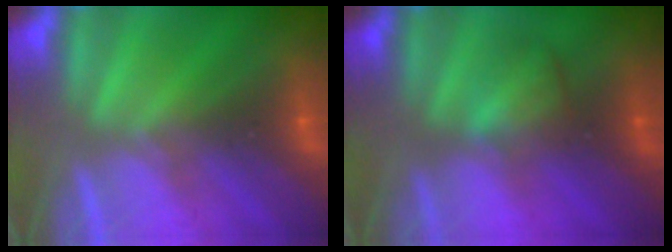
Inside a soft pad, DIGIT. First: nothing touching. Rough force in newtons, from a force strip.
{"total": 2.1}